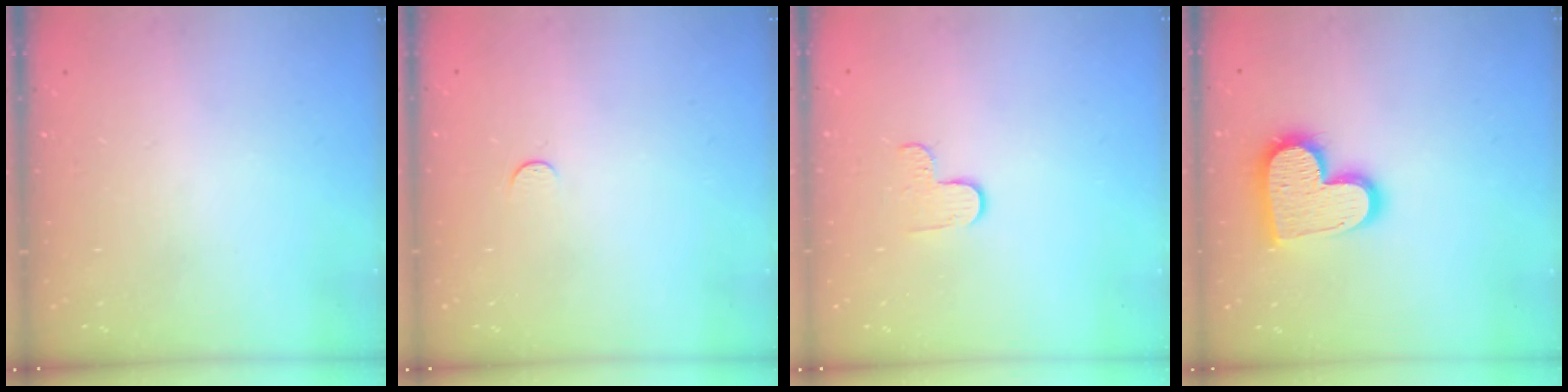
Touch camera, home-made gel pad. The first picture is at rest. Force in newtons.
{"total": 3.5, "press": 3.5, "slide": 0.4}
{"total": 3.1, "press": 3.1, "slide": 0.4}
{"total": 16.0, "press": 16.0, "slide": 1.0}